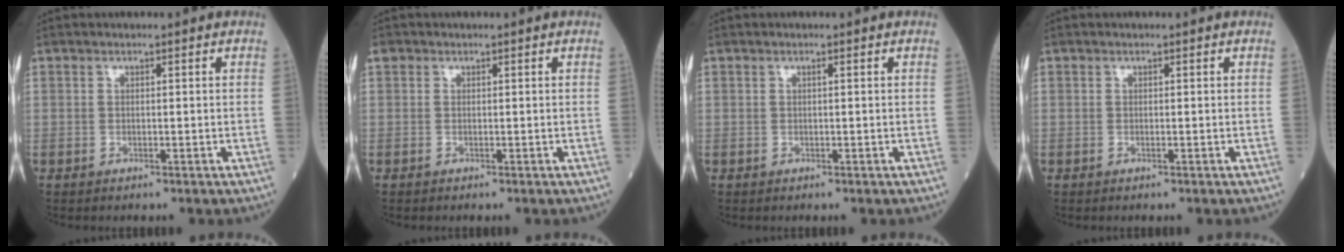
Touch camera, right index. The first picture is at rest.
{"total": 1.1, "force": [0.2, 1.1, 0.2], "torque": [-0.001, 0.014, 0.003]}
{"total": 0.0}
{"total": 0.0}